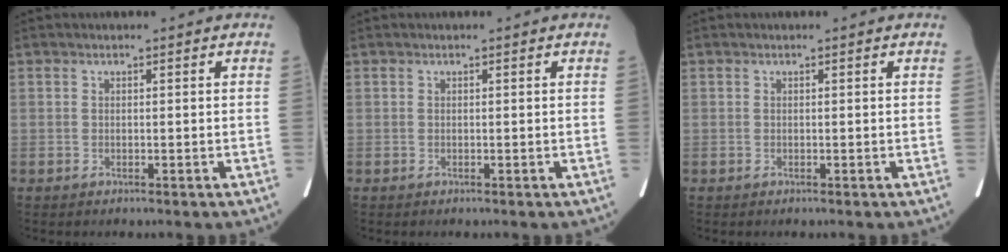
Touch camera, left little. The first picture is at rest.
{"total": 0.0}
{"total": 0.0}